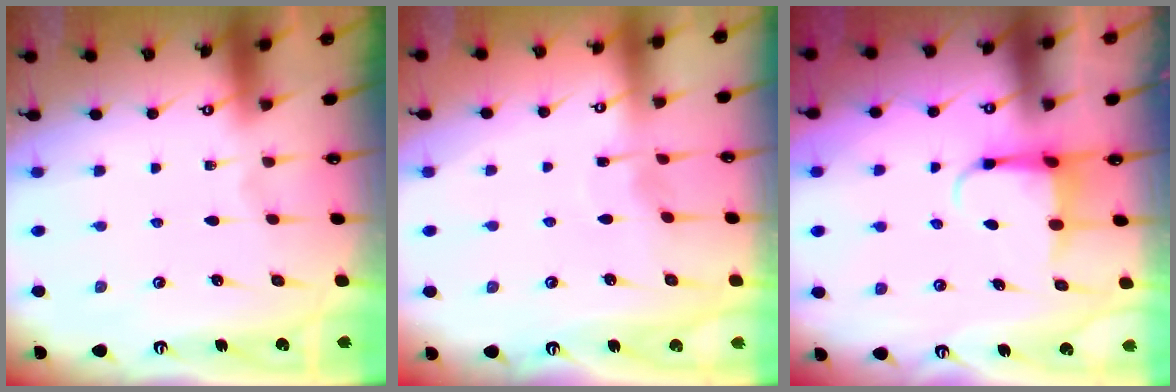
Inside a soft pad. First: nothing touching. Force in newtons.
{"total": 3.7, "press": 3.6, "slide": 0.6}
{"total": 4.3, "press": 4.3, "slide": 0.5}